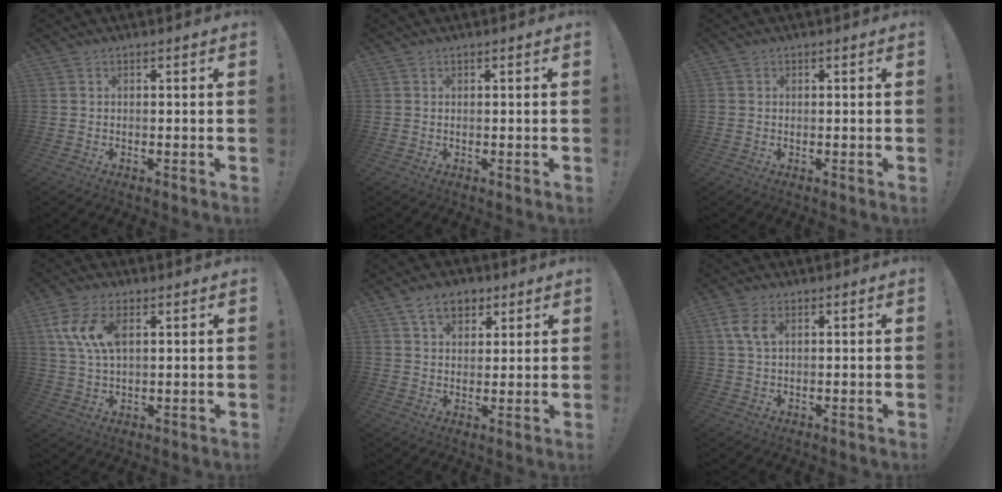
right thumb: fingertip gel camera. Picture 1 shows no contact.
{"total": 0.0}
{"total": 0.7, "force": [0.2, 0.6, 0.1], "torque": [-0.007, 0.004, 0.006]}
{"total": 10.7, "force": [3.6, 5.9, 8.2], "torque": [-0.176, 0.003, 0.067]}
{"total": 8.3, "force": [4.6, 5.4, 4.2], "torque": [-0.066, -0.008, 0.088]}
{"total": 5.5, "force": [1.9, 2.8, 4.3], "torque": [-0.104, 0.003, 0.034]}